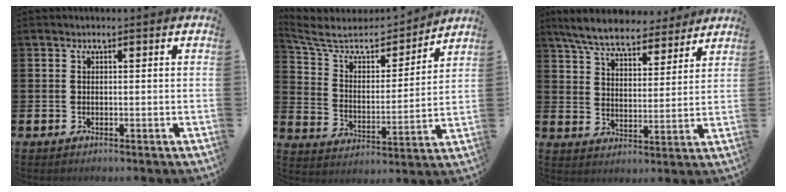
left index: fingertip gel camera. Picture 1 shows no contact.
{"total": 7.6, "force": [6.7, 3.1, 2.0], "torque": [-0.077, -0.048, 0.112]}
{"total": 7.4, "force": [6.9, 1.7, 2.2], "torque": [-0.078, -0.033, 0.124]}